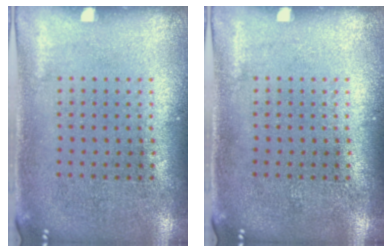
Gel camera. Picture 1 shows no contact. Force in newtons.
{"total": 0.0}